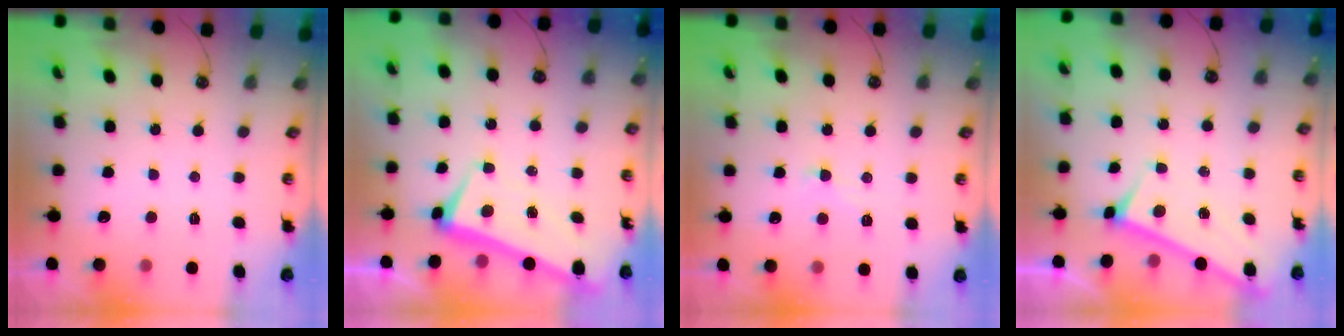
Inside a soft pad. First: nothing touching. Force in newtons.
{"total": 2.1, "press": 2.0, "slide": 0.7}
{"total": 1.6, "press": 1.5, "slide": 0.5}
{"total": 3.1, "press": 3.1, "slide": 0.3}